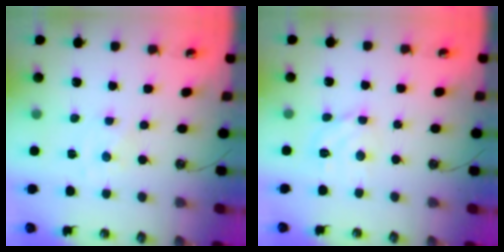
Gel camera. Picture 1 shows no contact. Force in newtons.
{"total": 6.8, "press": 6.8, "slide": 0.5}